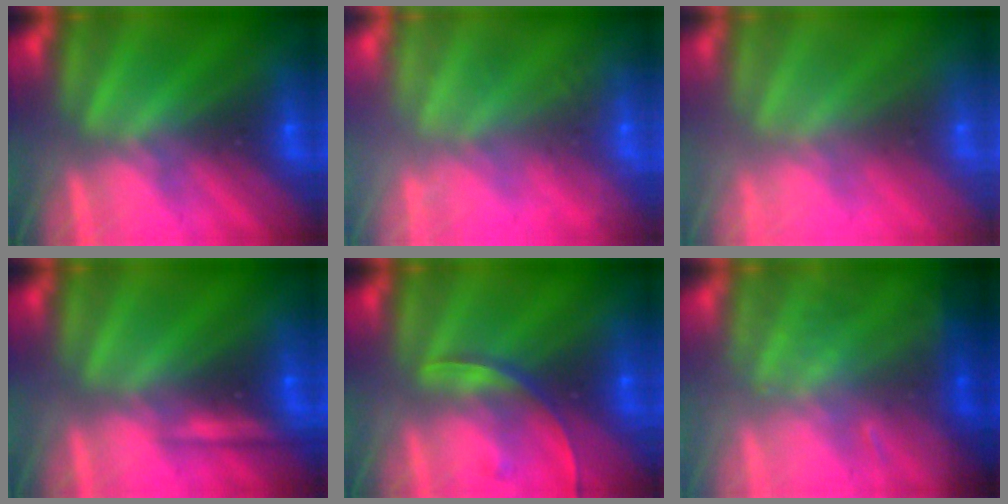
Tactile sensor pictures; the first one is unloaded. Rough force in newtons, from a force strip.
{"total": 5.6}
{"total": 7.6}
{"total": 2.3}
{"total": 2.5}
{"total": 2.5}